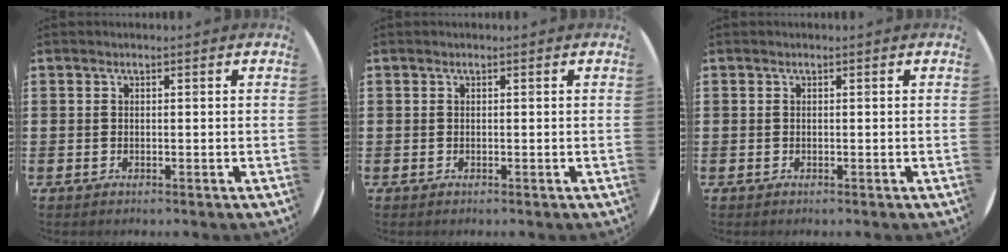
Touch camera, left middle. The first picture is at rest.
{"total": 0.0}
{"total": 0.0}